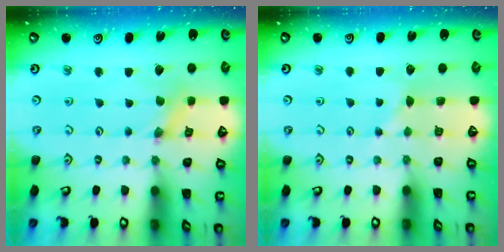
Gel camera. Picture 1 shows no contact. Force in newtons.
{"total": 2.9, "press": 2.9, "slide": 0.4}